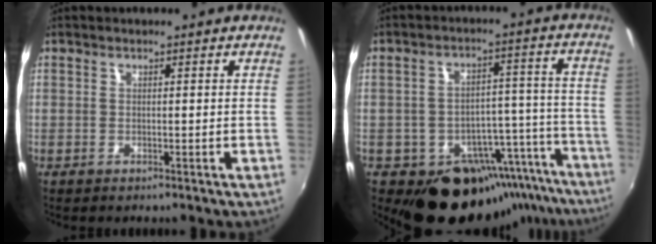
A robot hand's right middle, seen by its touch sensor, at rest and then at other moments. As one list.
[{"total": 17.9, "force": [-14.5, 9.4, 4.7], "torque": [-0.069, 0.052, -0.180]}]